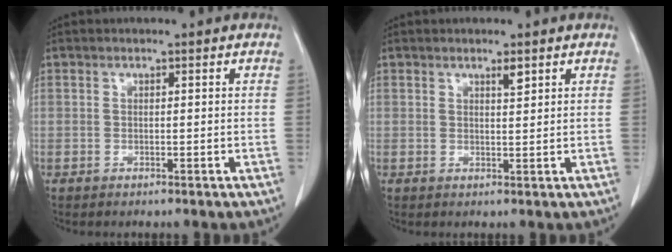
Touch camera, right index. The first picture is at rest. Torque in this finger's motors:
{"motor_torque": [0.06, 0.01, 0.01, 0.00]}